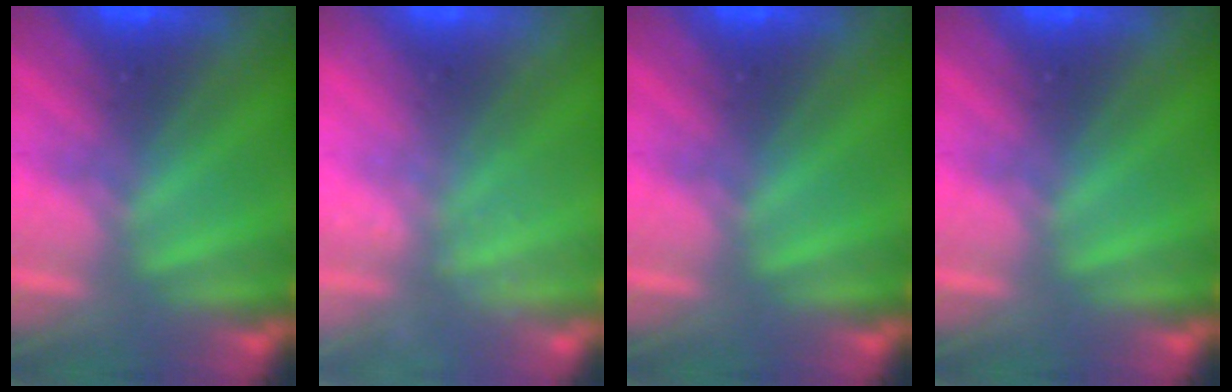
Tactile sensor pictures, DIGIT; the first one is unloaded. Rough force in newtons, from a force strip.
{"total": 2.2}
{"total": 0.0}
{"total": 0.0}